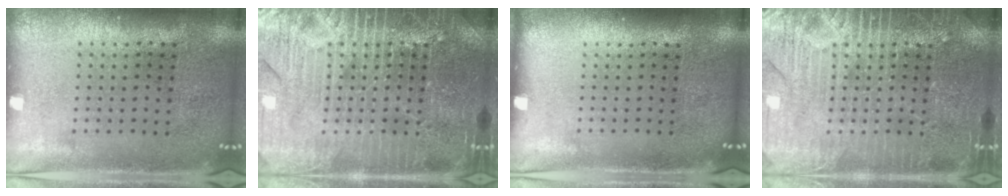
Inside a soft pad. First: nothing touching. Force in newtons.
{"total": 4.4, "press": 4.3, "slide": 0.5}
{"total": 0.0}
{"total": 5.4, "press": 5.4, "slide": 0.7}